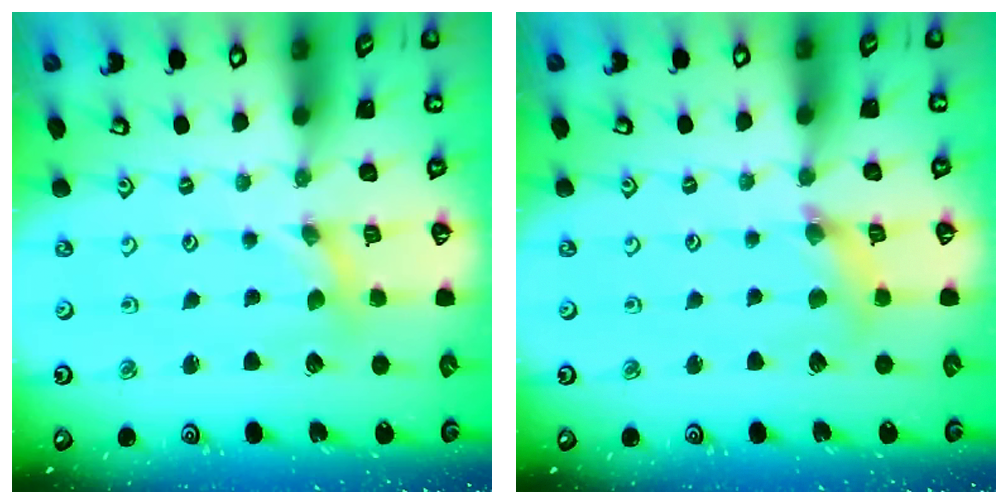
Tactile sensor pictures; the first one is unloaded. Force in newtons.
{"total": 5.3, "press": 5.2, "slide": 0.5}